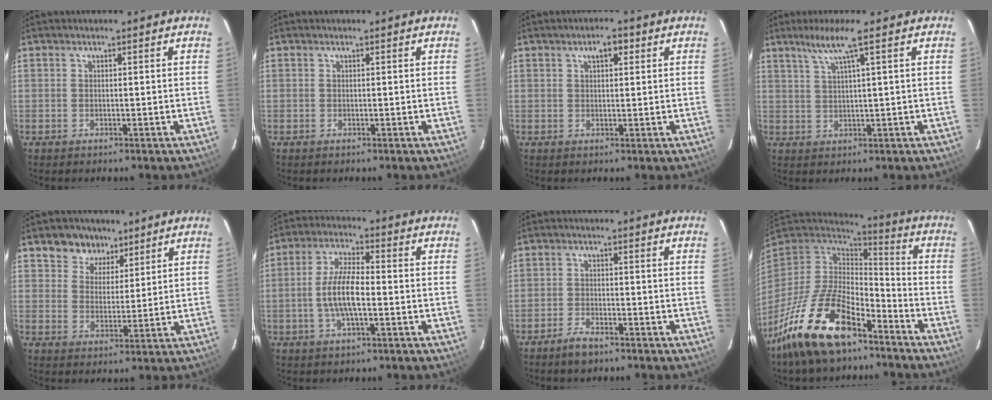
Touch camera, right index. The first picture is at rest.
{"total": 0.0}
{"total": 2.9, "force": [1.3, 1.3, 2.3], "torque": [-0.036, 0.011, 0.022]}
{"total": 4.9, "force": [2.9, -0.9, 3.9], "torque": [-0.068, 0.002, 0.057]}
{"total": 6.9, "force": [4.6, 4.9, 1.5], "torque": [-0.028, 0.016, 0.077]}
{"total": 8.2, "force": [-1.5, 2.2, 7.8], "torque": [-0.155, 0.006, -0.031]}
{"total": 3.7, "force": [-3.0, 1.2, 1.9], "torque": [-0.056, -0.002, -0.059]}
{"total": 20.4, "force": [-13.3, 8.4, 13.1], "torque": [-0.269, -0.024, -0.240]}